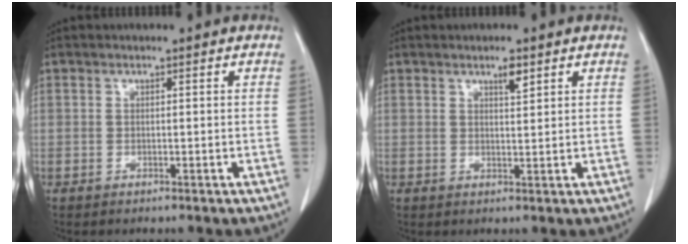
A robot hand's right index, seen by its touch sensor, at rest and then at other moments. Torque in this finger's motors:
{"motor_torque": [0.14, 0.08, 0.02, 0.02]}